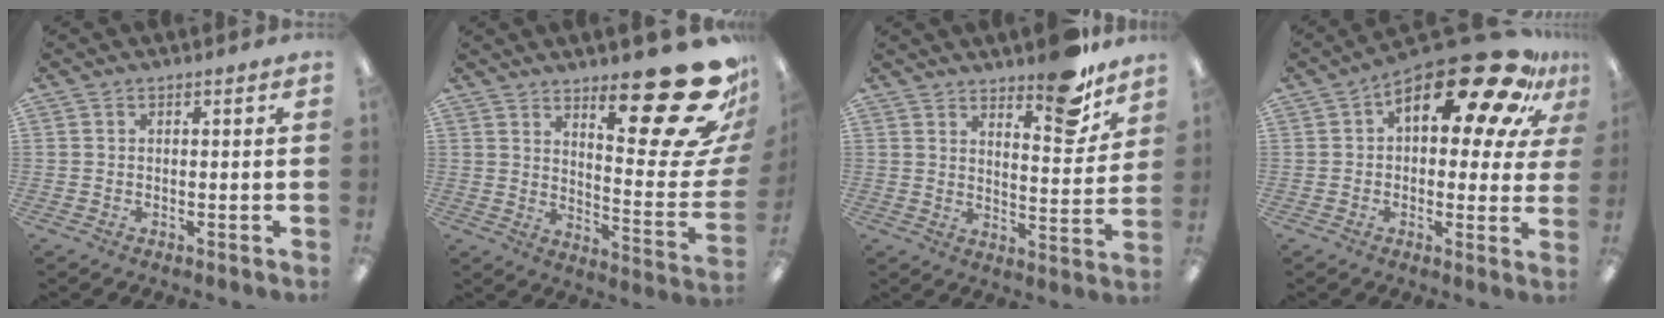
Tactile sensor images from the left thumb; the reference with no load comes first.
{"total": 26.0, "force": [16.9, 6.7, 18.6], "torque": [-0.233, -0.136, 0.270]}
{"total": 12.2, "force": [9.8, 3.8, 6.2], "torque": [-0.060, -0.075, 0.167]}
{"total": 22.5, "force": [13.0, 8.9, 16.0], "torque": [-0.229, -0.084, 0.211]}